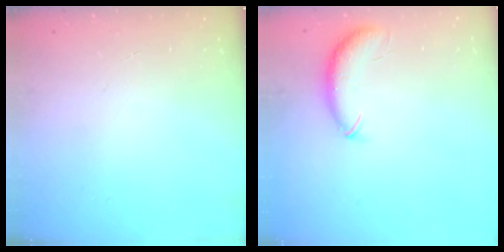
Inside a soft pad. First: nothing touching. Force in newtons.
{"total": 8.7, "press": 8.6, "slide": 1.6}